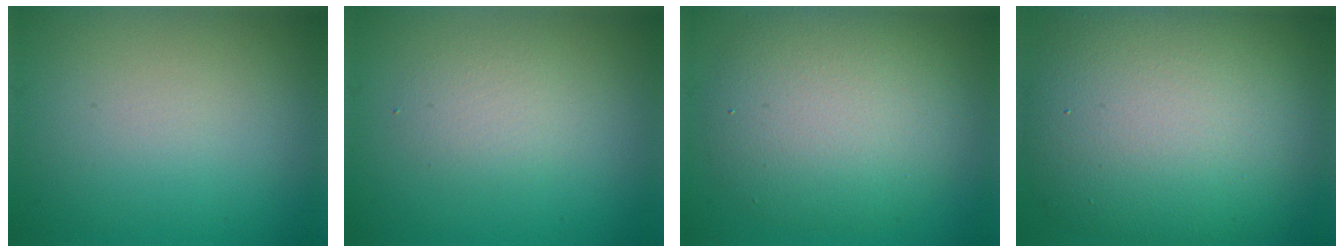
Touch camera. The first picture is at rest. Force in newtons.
{"total": 1.9, "press": 1.9, "slide": 0.0}
{"total": 7.1, "press": 7.1, "slide": 0.3}
{"total": 13.8, "press": 13.8, "slide": 0.6}